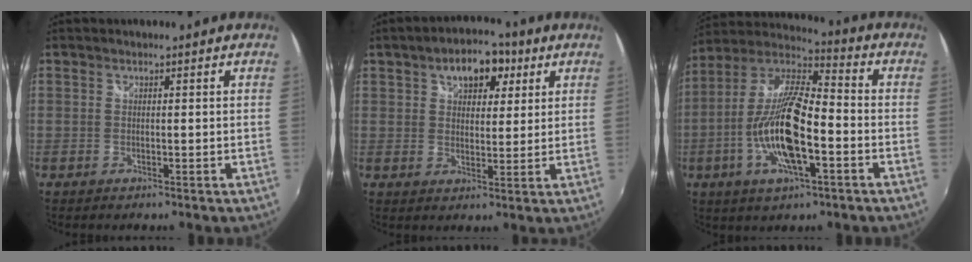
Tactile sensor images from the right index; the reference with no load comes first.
{"total": 9.2, "force": [4.5, 5.3, 5.9], "torque": [-0.092, 0.027, 0.069]}
{"total": 17.0, "force": [-5.1, 4.8, 15.4], "torque": [-0.309, -0.004, -0.100]}